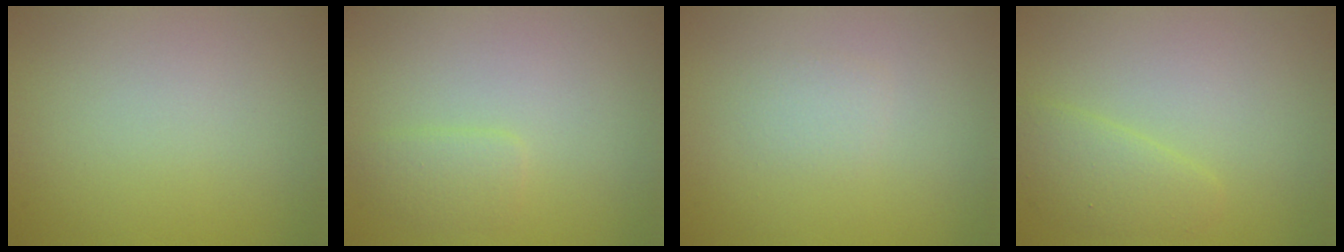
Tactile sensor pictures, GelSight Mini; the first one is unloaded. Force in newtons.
{"total": 1.4, "press": 1.4, "slide": 0.1}
{"total": 1.0, "press": 1.0, "slide": 0.0}
{"total": 2.2, "press": 2.2, "slide": 0.2}